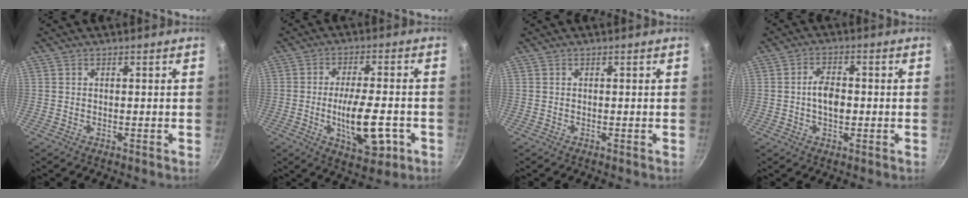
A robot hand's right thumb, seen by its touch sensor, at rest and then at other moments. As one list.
[{"total": 12.3, "force": [-3.6, 4.6, 10.7], "torque": [-0.162, 0.011, -0.050]}, {"total": 0.0}, {"total": 5.3, "force": [-0.5, 3.1, 4.3], "torque": [-0.065, 0.012, -0.012]}]